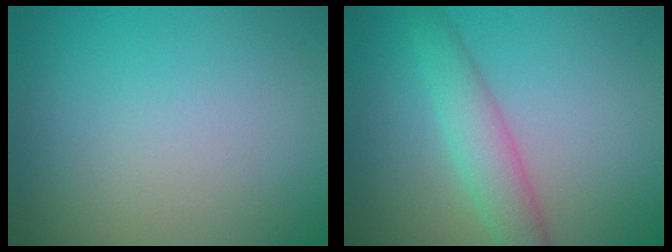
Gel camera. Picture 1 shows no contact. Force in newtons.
{"total": 3.6, "press": 3.6, "slide": 0.1}